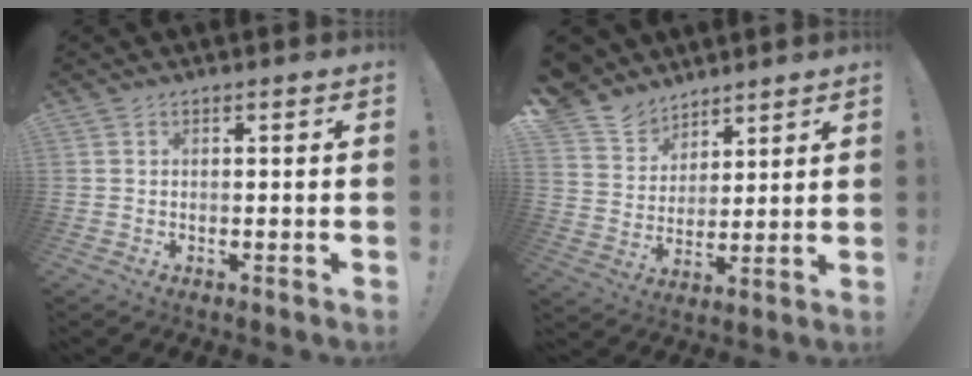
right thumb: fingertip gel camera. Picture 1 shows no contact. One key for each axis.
{"total": 10.1, "fx": 7.6, "fy": 6.5, "fz": 1.1, "tx": -0.037, "ty": -0.061, "tz": 0.154}